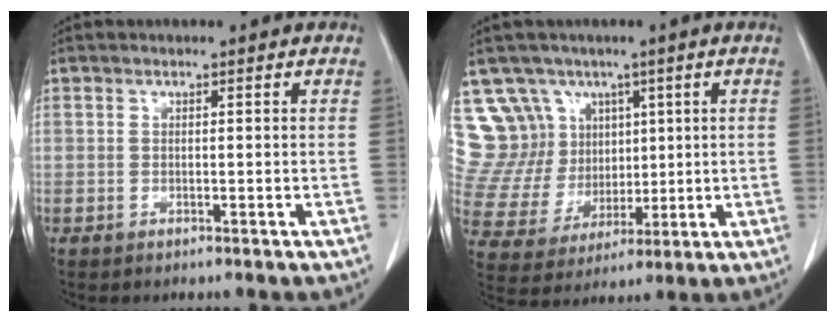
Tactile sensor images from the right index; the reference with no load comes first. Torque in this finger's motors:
{"motor_torque": [-0.74, 0.78, -0.42, -0.05]}